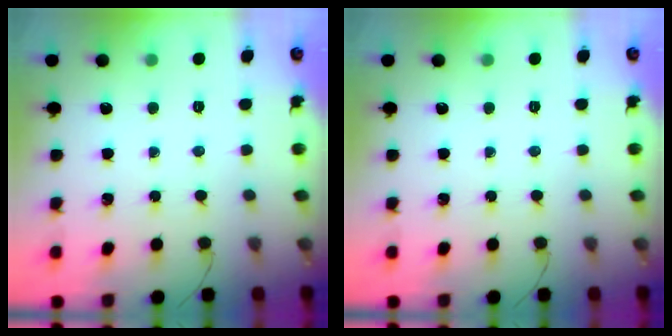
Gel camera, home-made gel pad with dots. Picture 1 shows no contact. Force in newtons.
{"total": 0.0}